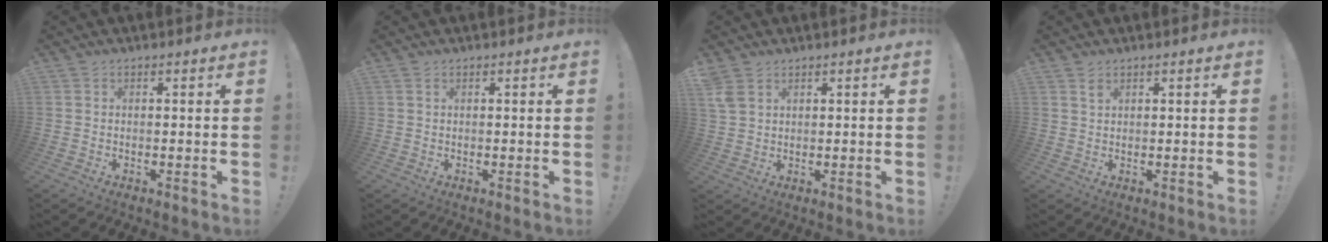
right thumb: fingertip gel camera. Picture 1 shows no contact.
{"total": 0.6, "force": [0.4, 0.2, 0.5], "torque": [-0.009, 0.001, 0.007]}
{"total": 4.3, "force": [2.6, 2.7, 2.1], "torque": [-0.040, -0.006, 0.053]}
{"total": 1.4, "force": [1.0, 0.6, 0.8], "torque": [0.000, -0.007, 0.016]}